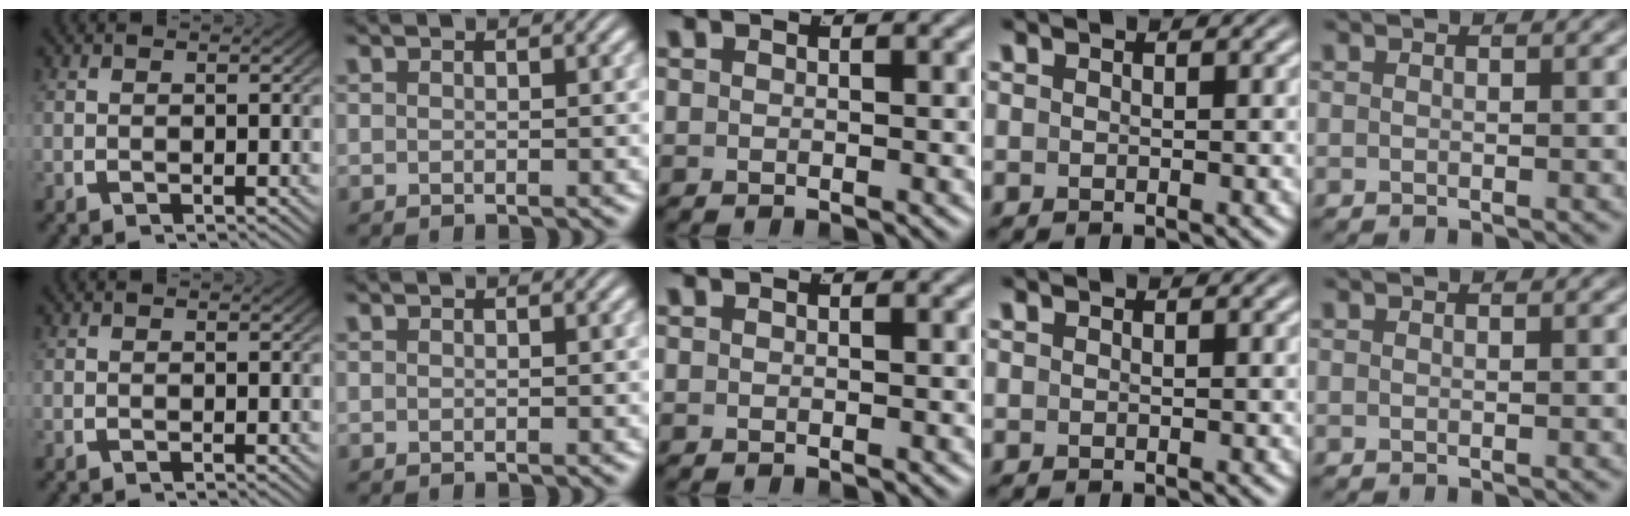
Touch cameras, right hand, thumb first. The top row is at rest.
{}